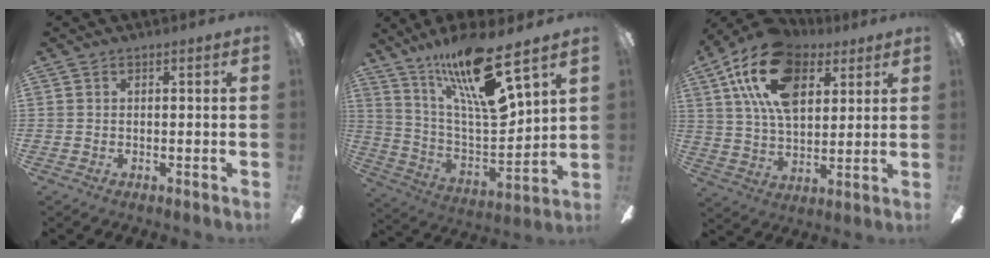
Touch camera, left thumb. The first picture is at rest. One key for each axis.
{"total": 20.7, "fx": 14.0, "fy": 4.5, "fz": 14.5, "tx": -0.270, "ty": -0.083, "tz": 0.231}
{"total": 19.4, "fx": 8.9, "fy": 11.3, "fz": 12.9, "tx": -0.225, "ty": -0.008, "tz": 0.158}